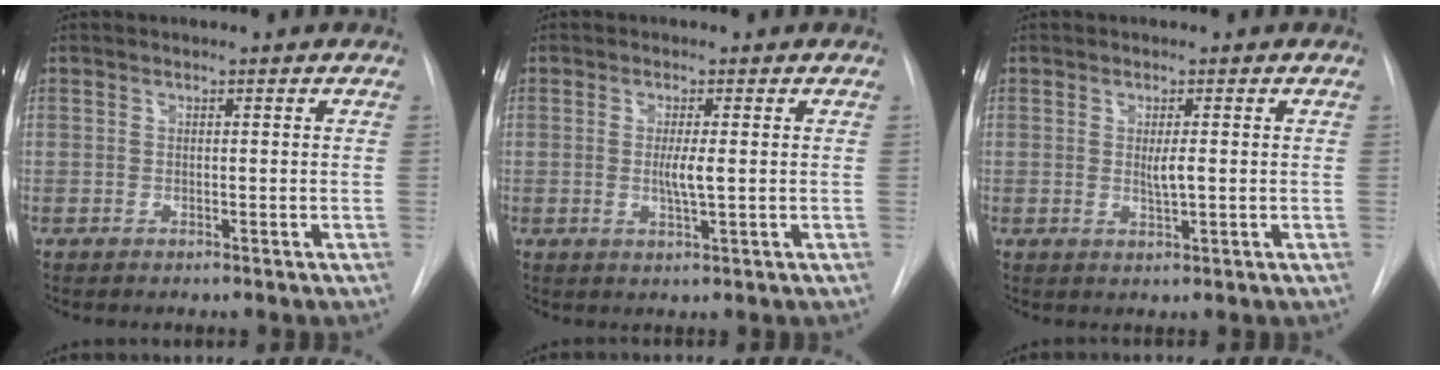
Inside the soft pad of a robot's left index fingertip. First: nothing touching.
{"total": 2.8, "force": [0.0, 0.1, 2.8], "torque": [-0.058, -0.005, 0.001]}
{"total": 2.0, "force": [0.1, 0.2, 2.0], "torque": [-0.039, -0.004, 0.003]}